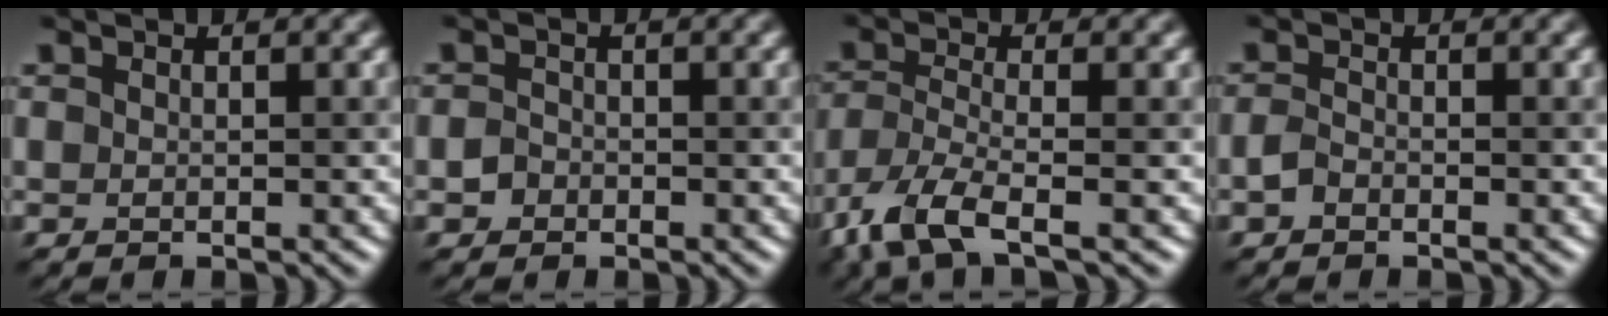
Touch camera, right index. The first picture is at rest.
{"total": 1.2, "force": [-0.5, 1.0, 0.3], "torque": [-0.002, 0.001, -0.014]}
{"total": 5.7, "force": [-3.5, 1.7, 4.2], "torque": [-0.102, -0.017, -0.080]}
{"total": 1.1, "force": [-0.7, 0.6, 0.6], "torque": [-0.013, 0.003, -0.017]}